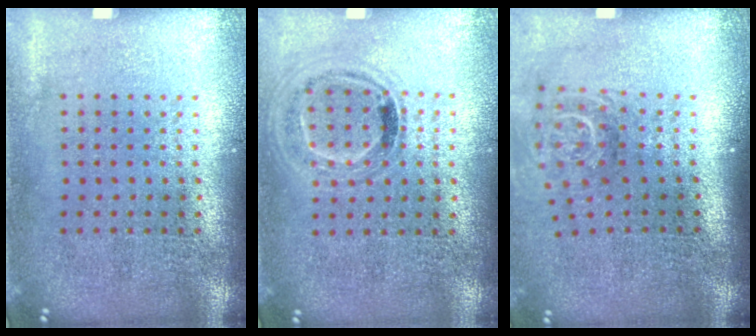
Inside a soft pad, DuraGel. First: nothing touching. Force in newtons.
{"total": 0.9, "press": 0.8, "slide": 0.4}
{"total": 1.8, "press": 1.2, "slide": 1.3}